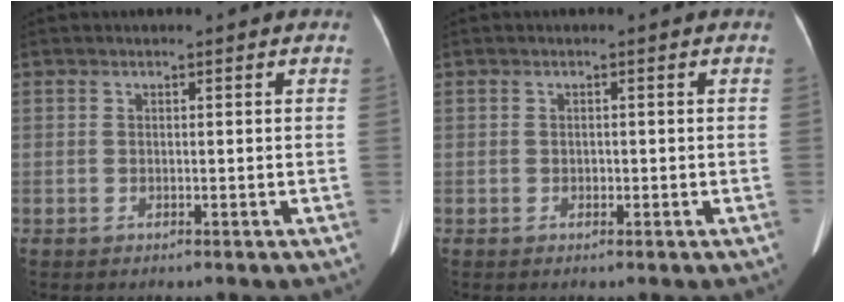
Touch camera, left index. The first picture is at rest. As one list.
[{"total": 0.7, "force": [-0.5, 0.5, 0.3], "torque": [-0.004, -0.001, -0.006]}]